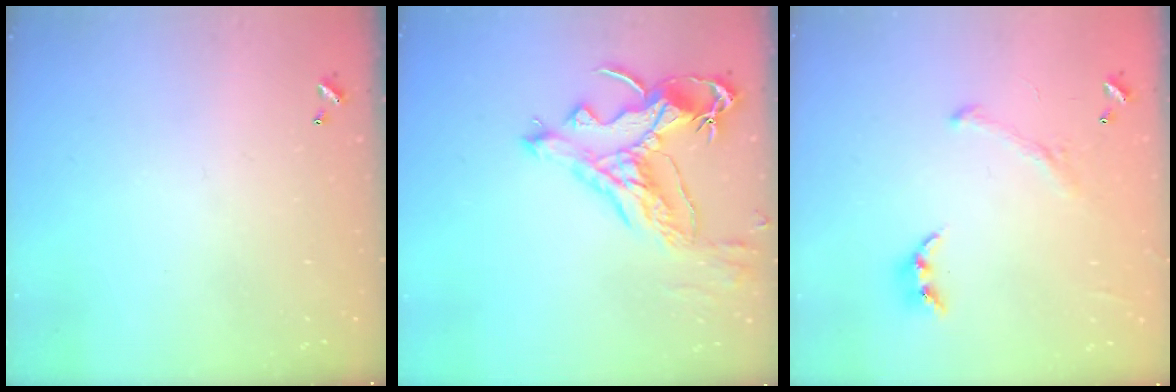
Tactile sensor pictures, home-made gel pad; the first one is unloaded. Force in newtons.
{"total": 5.8, "press": 5.5, "slide": 1.6}
{"total": 1.6, "press": 1.4, "slide": 0.8}